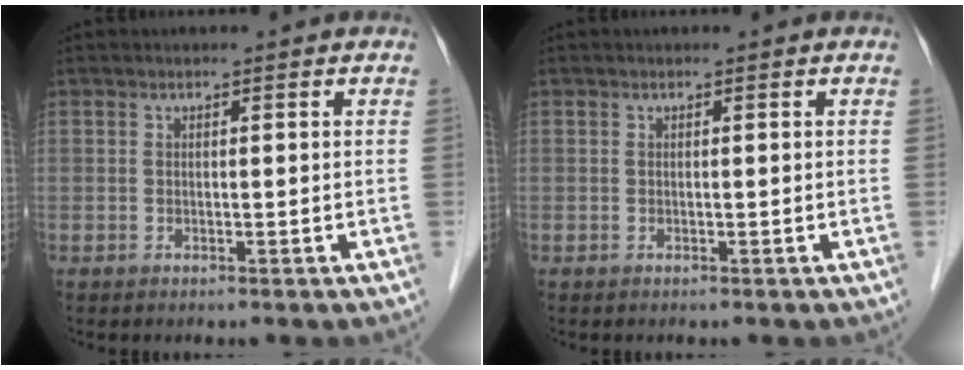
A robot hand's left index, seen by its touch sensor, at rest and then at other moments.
{"total": 0.0}